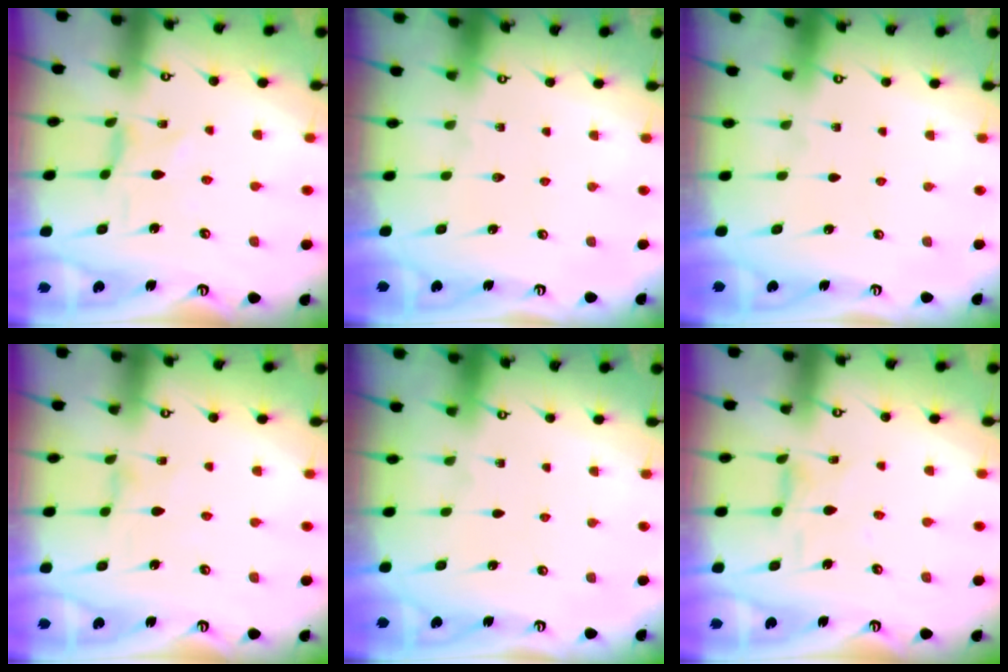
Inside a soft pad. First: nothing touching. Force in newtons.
{"total": 0.0}
{"total": 0.0}
{"total": 0.6, "press": 0.5, "slide": 0.2}
{"total": 0.0}
{"total": 2.7, "press": 2.6, "slide": 0.5}